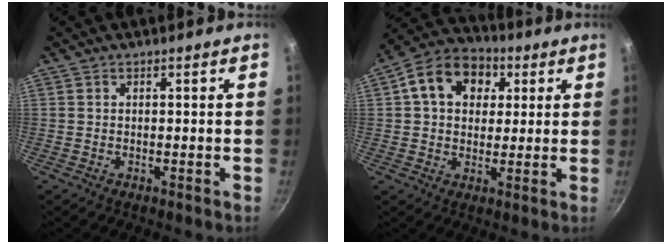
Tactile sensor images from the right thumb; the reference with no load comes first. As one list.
[{"total": 13.4, "force": [4.0, 10.1, 7.9], "torque": [-0.107, 0.017, 0.048]}]